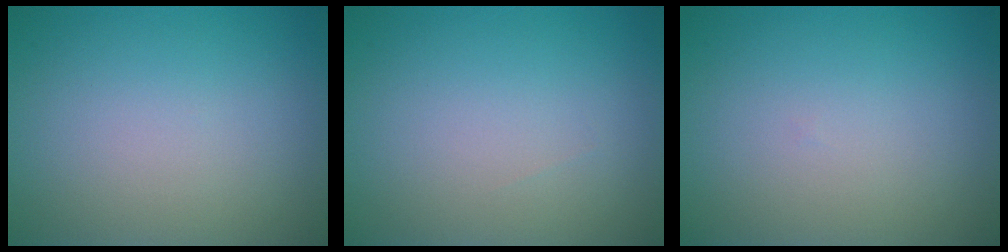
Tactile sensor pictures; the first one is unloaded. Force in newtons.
{"total": 0.0}
{"total": 0.0}